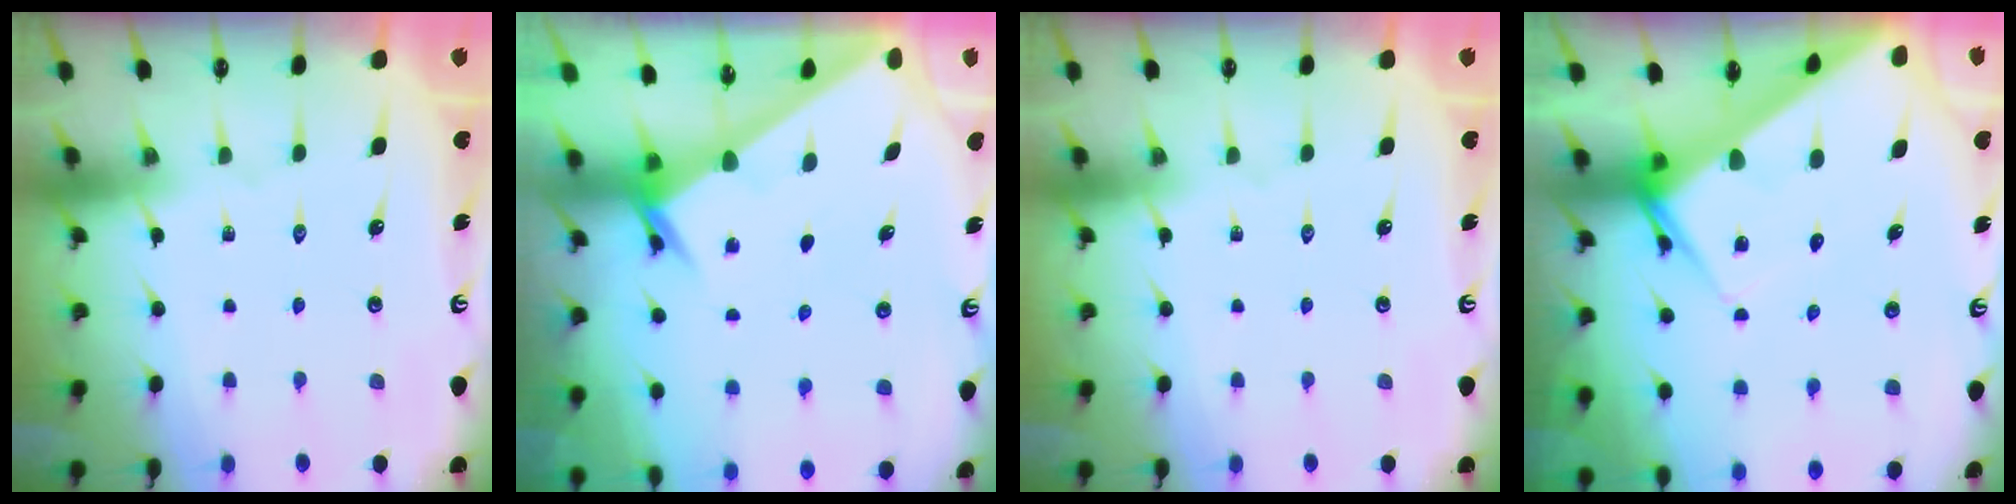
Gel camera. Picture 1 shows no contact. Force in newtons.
{"total": 2.8, "press": 2.8, "slide": 0.2}
{"total": 0.0}
{"total": 7.6, "press": 7.5, "slide": 0.7}